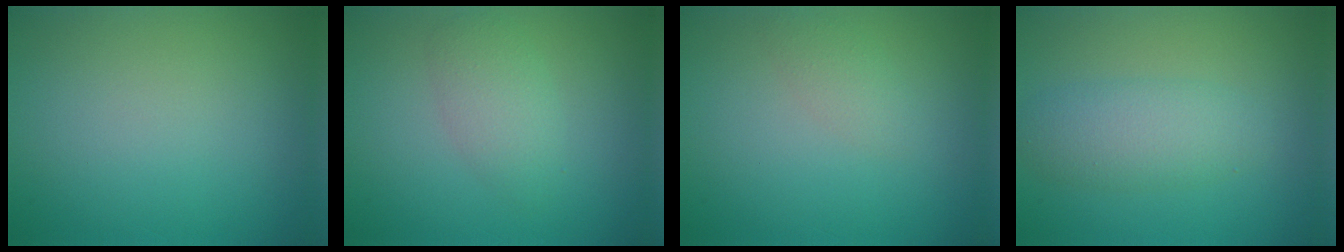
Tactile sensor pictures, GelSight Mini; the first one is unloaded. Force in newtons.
{"total": 2.6, "press": 2.6, "slide": 0.2}
{"total": 1.4, "press": 1.4, "slide": 0.1}
{"total": 3.4, "press": 3.4, "slide": 0.0}